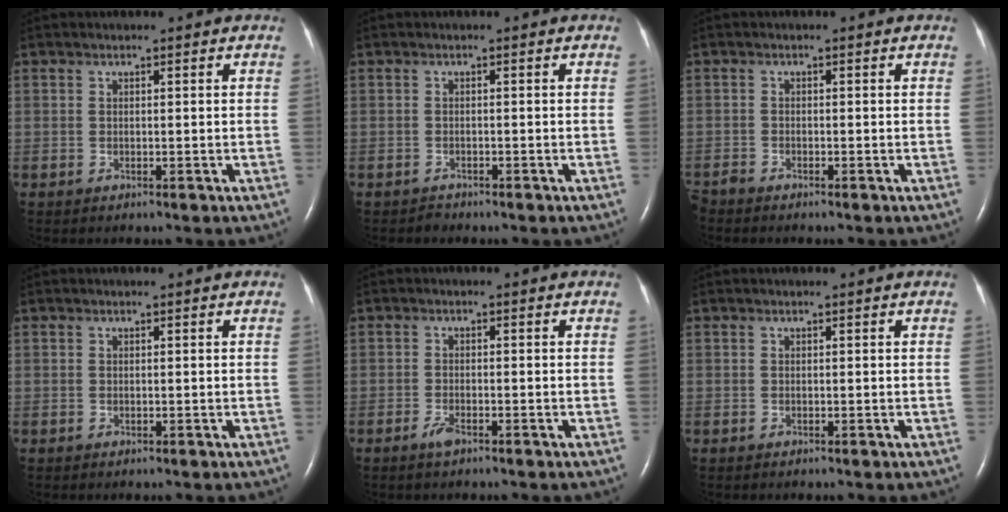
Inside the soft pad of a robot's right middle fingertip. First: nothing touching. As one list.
[{"total": 0.8, "force": [-0.7, 0.3, -0.3], "torque": [0.000, -0.002, -0.012]}, {"total": 1.4, "force": [-1.4, 0.1, 0.2], "torque": [-0.006, -0.005, -0.026]}, {"total": 0.0}, {"total": 1.6, "force": [-1.2, 0.4, 1.1], "torque": [-0.029, -0.002, -0.021]}, {"total": 0.0}]